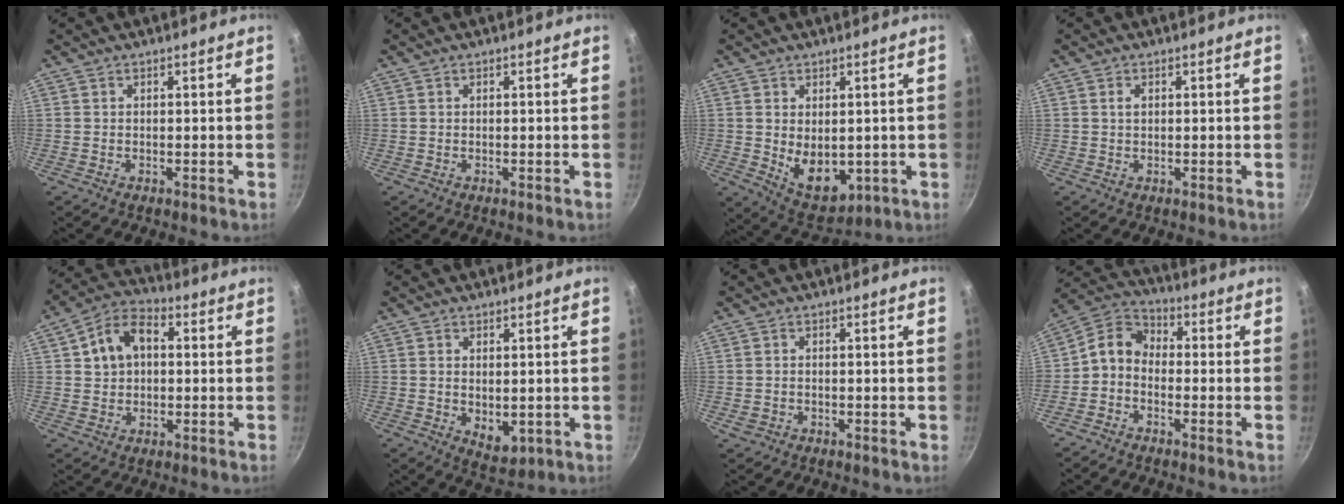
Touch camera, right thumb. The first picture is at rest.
{"total": 0.0}
{"total": 9.2, "force": [0.1, 6.0, 6.9], "torque": [-0.088, -0.022, 0.025]}
{"total": 1.2, "force": [0.4, 0.7, 0.8], "torque": [-0.012, 0.002, 0.005]}
{"total": 10.0, "force": [1.8, 7.1, 6.8], "torque": [-0.103, 0.024, 0.020]}
{"total": 5.2, "force": [0.1, 3.3, 4.1], "torque": [-0.057, -0.017, 0.009]}
{"total": 1.3, "force": [-0.4, 1.1, 0.6], "torque": [-0.011, 0.001, -0.007]}
{"total": 6.7, "force": [-1.6, 5.0, 4.1], "torque": [-0.073, 0.035, -0.056]}